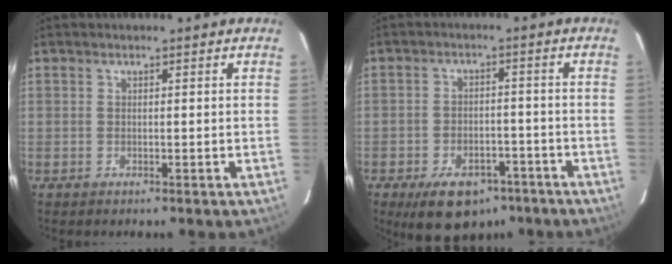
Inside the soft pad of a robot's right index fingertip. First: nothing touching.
{"total": 9.7, "force": [-6.5, 5.3, 4.9], "torque": [-0.078, 0.000, -0.094]}